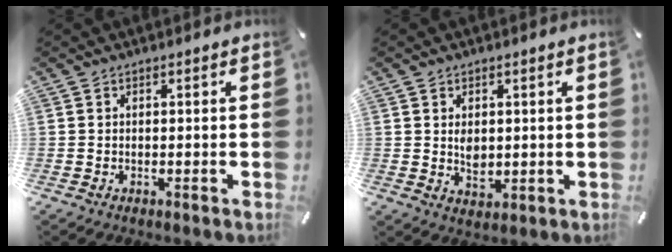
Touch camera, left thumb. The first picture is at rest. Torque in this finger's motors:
{"motor_torque": [0.82, 0.90, 0.25, -0.29, 0.04]}